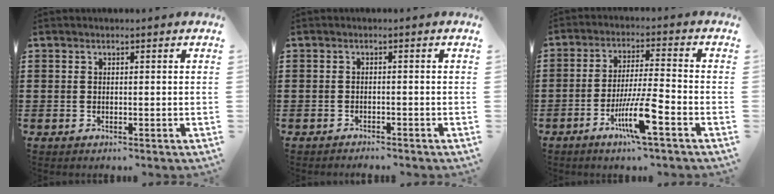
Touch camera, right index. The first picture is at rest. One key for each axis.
{"total": 1.1, "fx": -1.1, "fy": 0.0, "fz": 0.0, "tx": -0.003, "ty": 0.002, "tz": -0.023}
{"total": 8.6, "fx": -4.2, "fy": 0.4, "fz": 7.5, "tx": -0.155, "ty": -0.014, "tz": -0.081}